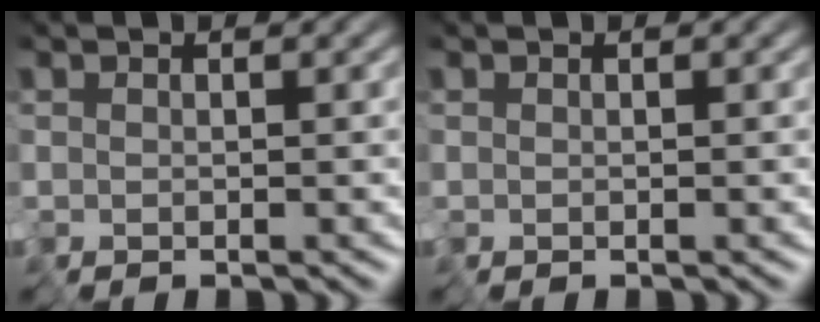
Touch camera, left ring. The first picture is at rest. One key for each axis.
{"total": 0.0}